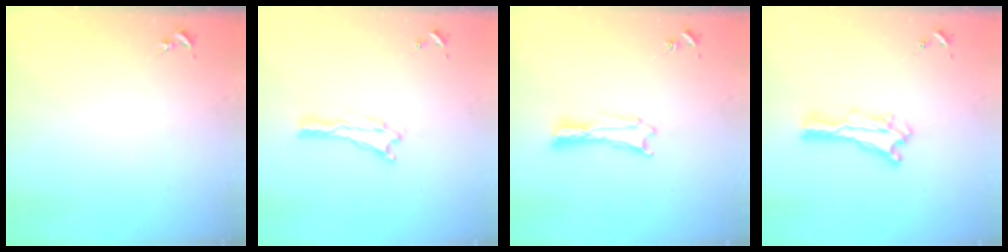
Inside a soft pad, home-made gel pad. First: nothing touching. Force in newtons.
{"total": 0.0}
{"total": 0.6, "press": 0.6, "slide": 0.2}
{"total": 1.4, "press": 1.4, "slide": 0.2}